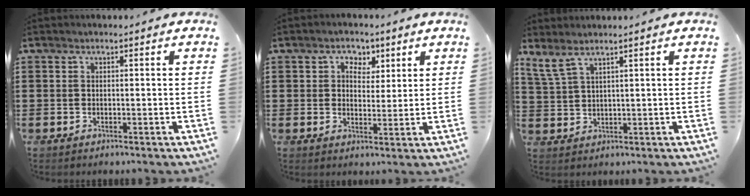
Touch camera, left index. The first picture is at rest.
{"total": 3.6, "force": [1.8, 2.8, 1.3], "torque": [-0.025, 0.008, 0.027]}
{"total": 3.9, "force": [2.5, 1.1, 2.8], "torque": [-0.069, -0.001, 0.044]}